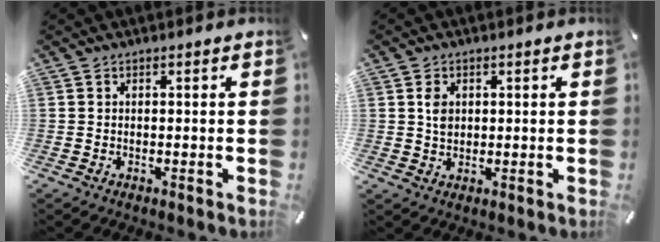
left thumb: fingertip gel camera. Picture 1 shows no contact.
{"total": 3.2, "force": [0.8, 2.5, 1.8], "torque": [-0.025, 0.000, 0.011]}